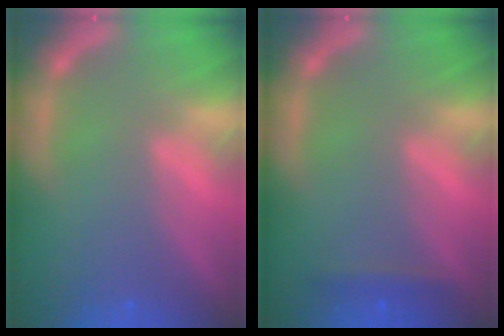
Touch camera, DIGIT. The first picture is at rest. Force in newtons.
{"total": 1.4}